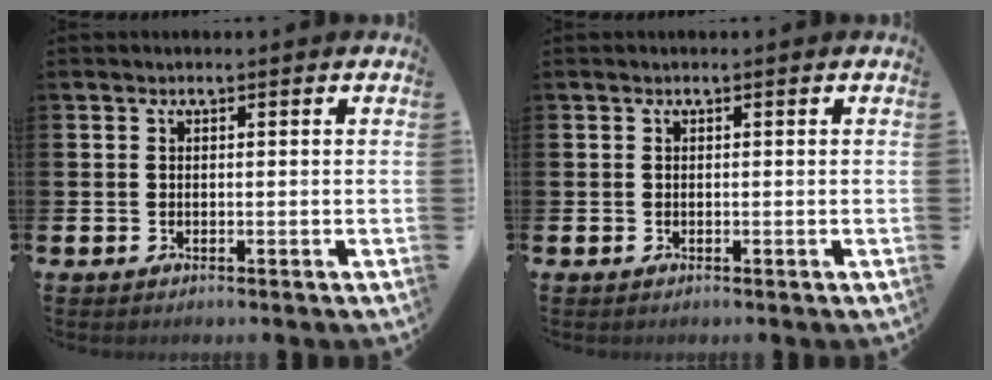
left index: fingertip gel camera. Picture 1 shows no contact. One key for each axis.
{"total": 0.0}